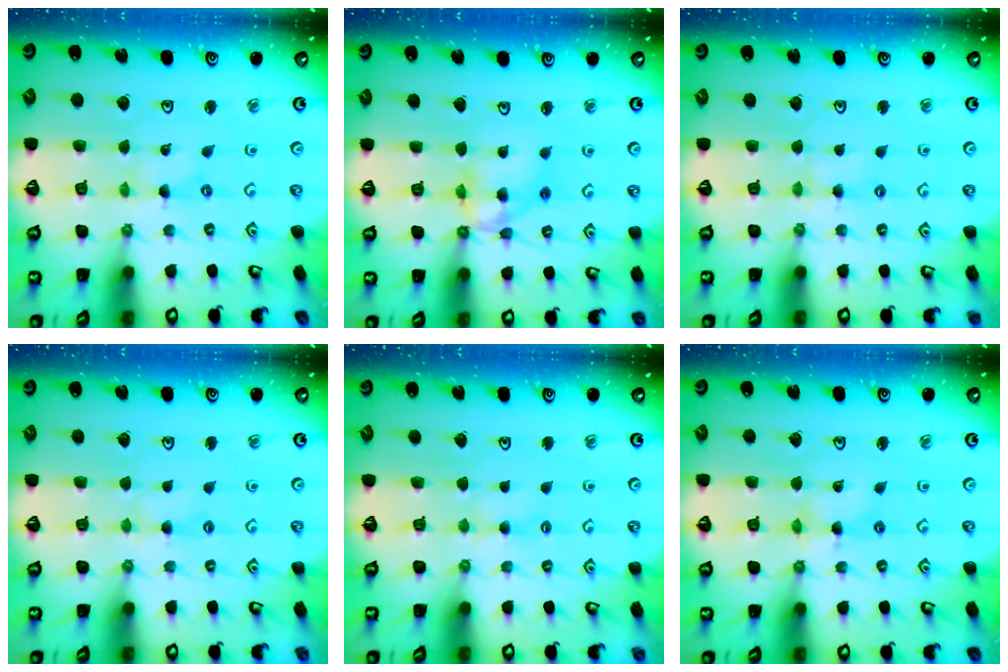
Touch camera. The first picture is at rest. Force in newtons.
{"total": 11.4, "press": 11.3, "slide": 1.2}
{"total": 2.5, "press": 2.5, "slide": 0.3}
{"total": 1.9, "press": 1.8, "slide": 0.4}
{"total": 2.2, "press": 2.2, "slide": 0.5}
{"total": 1.6, "press": 1.5, "slide": 0.2}